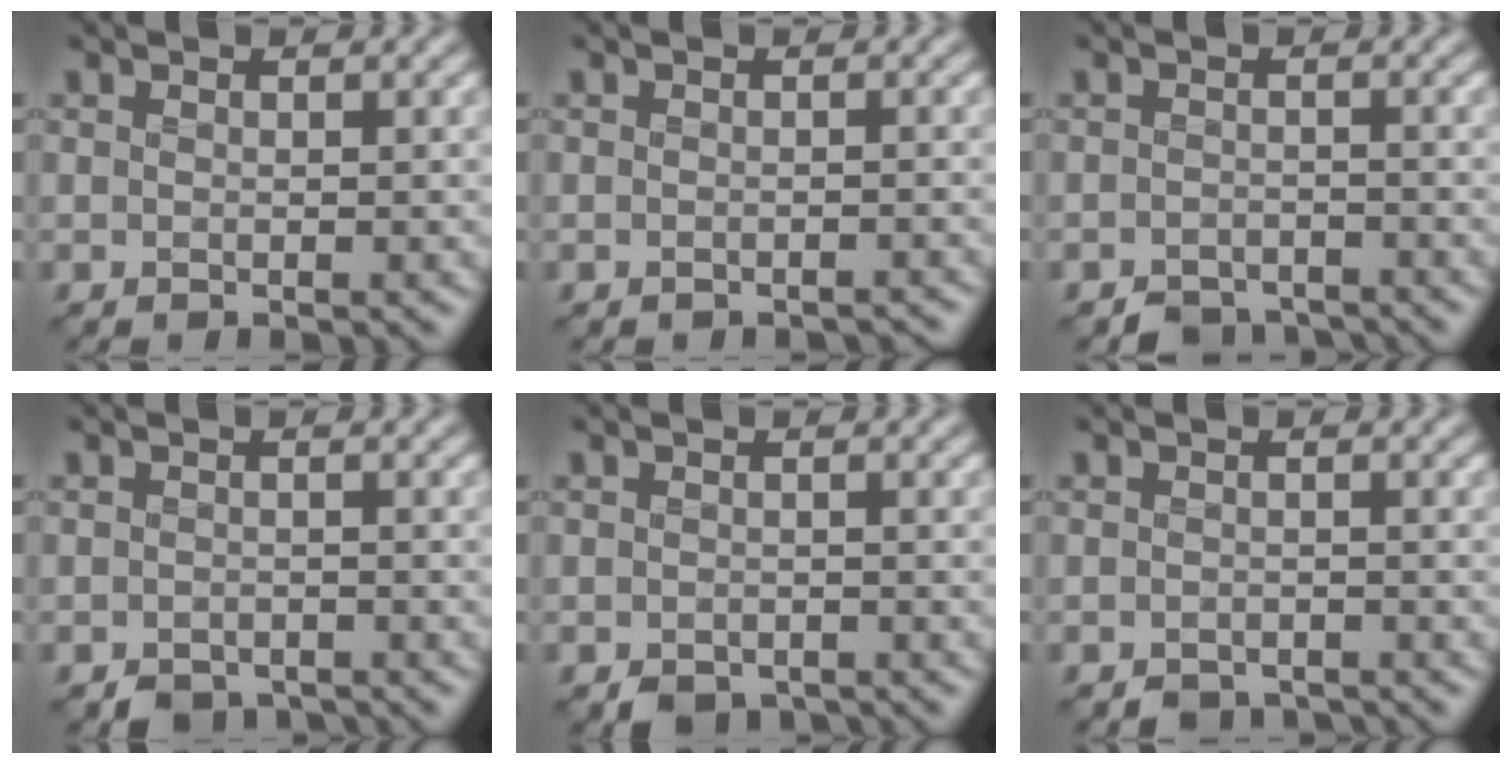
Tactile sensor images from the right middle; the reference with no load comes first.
{"total": 0.8, "force": [-0.8, 0.2, 0.0], "torque": [-0.001, -0.007, -0.012]}
{"total": 2.7, "force": [-2.6, 0.6, 0.0], "torque": [0.004, -0.002, -0.043]}
{"total": 2.2, "force": [-2.0, 0.7, 0.2], "torque": [-0.002, -0.008, -0.032]}
{"total": 2.0, "force": [-1.8, 0.8, 0.4], "torque": [-0.009, -0.008, -0.026]}
{"total": 1.9, "force": [-1.8, 0.4, 0.0], "torque": [0.001, -0.005, -0.029]}